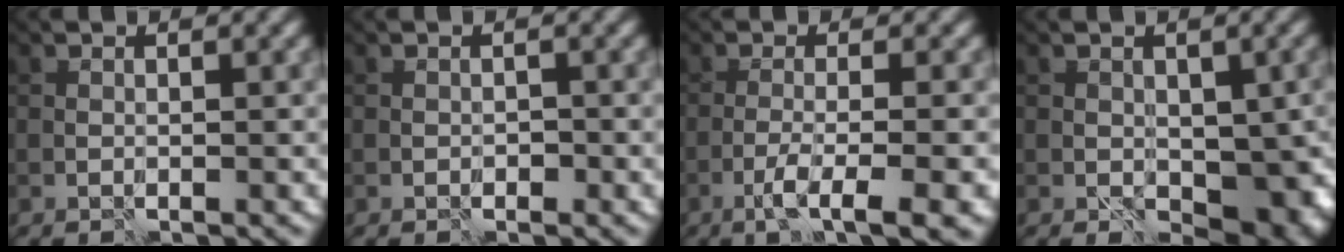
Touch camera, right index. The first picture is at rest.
{"total": 0.5, "force": [-0.3, 0.4, 0.3], "torque": [0.001, 0.003, -0.003]}
{"total": 5.1, "force": [-2.6, 1.1, 4.3], "torque": [-0.066, 0.003, -0.048]}
{"total": 7.0, "force": [-1.3, 4.4, 5.4], "torque": [-0.071, -0.022, -0.005]}